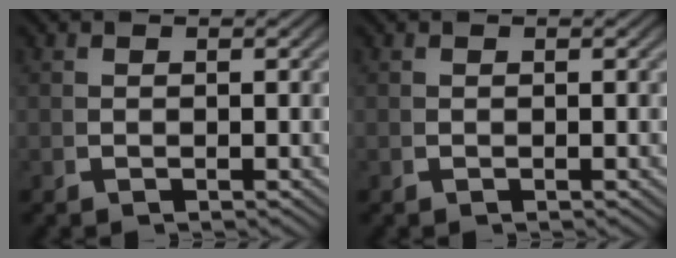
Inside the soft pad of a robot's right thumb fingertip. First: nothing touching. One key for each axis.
{"total": 0.0}